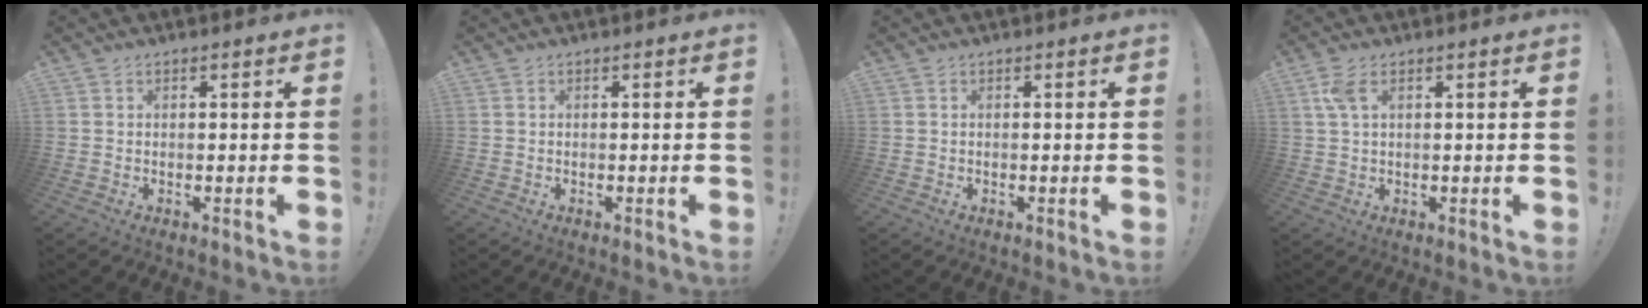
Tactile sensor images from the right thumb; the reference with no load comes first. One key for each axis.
{"total": 0.0}
{"total": 0.0}
{"total": 3.8, "fx": 1.6, "fy": 1.5, "fz": 3.1, "tx": -0.060, "ty": 0.001, "tz": 0.029}